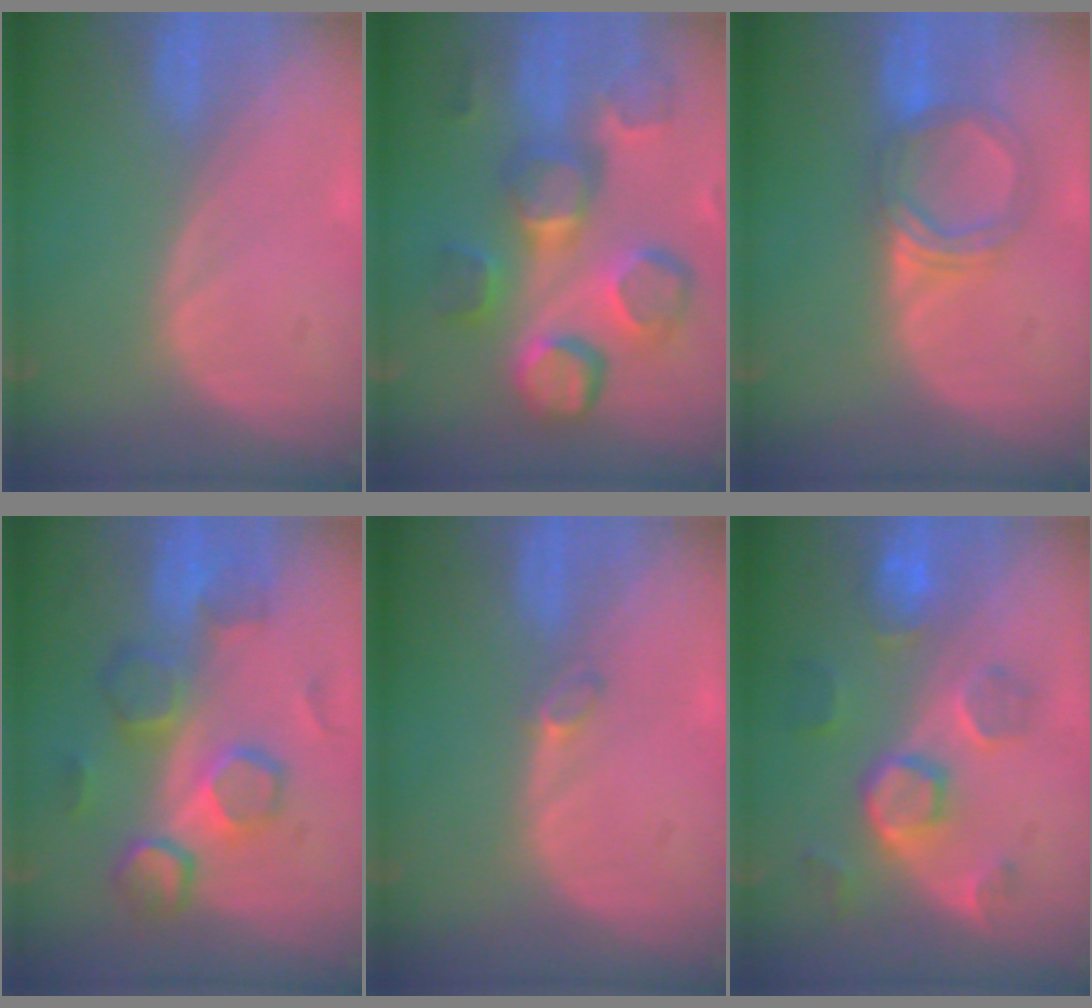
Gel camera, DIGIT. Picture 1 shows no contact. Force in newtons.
{"total": 12.4, "press": 11.1, "slide": 5.6}
{"total": 5.5, "press": 5.2, "slide": 1.7}
{"total": 9.3, "press": 9.0, "slide": 2.3}
{"total": 1.2, "press": 1.2, "slide": 0.4}
{"total": 8.6, "press": 7.7, "slide": 3.8}